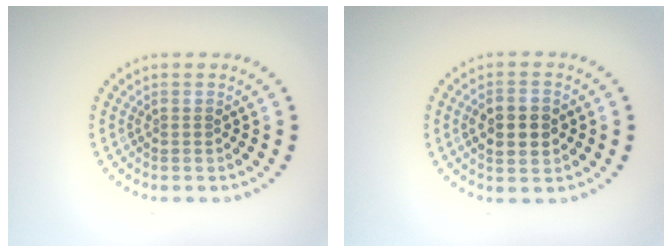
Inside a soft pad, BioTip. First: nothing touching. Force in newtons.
{"total": 4.4, "press": 4.4, "slide": 0.1}